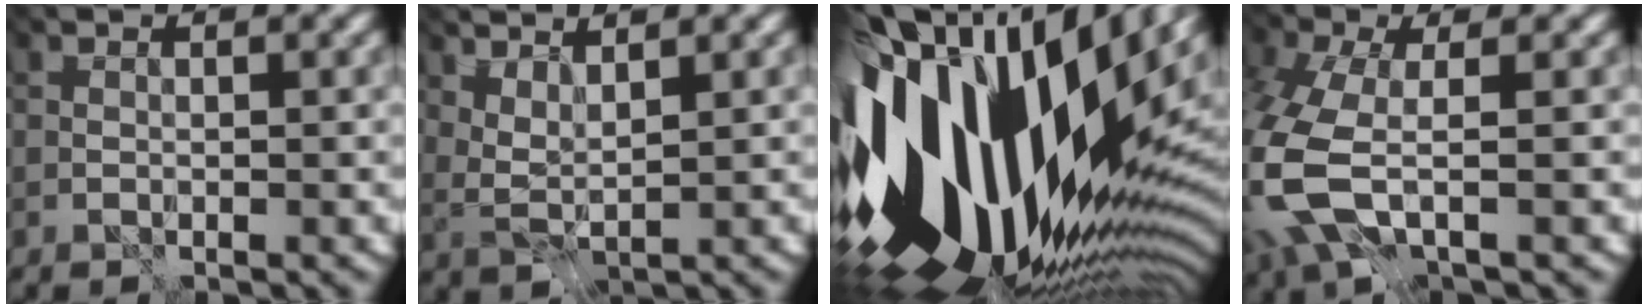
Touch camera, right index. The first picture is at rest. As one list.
[{"total": 2.2, "force": [2.0, 0.1, 1.0], "torque": [-0.030, 0.000, 0.042]}, {"total": 18.3, "force": [0.4, 10.3, 15.0], "torque": [-0.273, -0.019, 0.002]}, {"total": 7.6, "force": [-1.5, 3.9, 6.3], "torque": [-0.190, -0.019, -0.039]}]